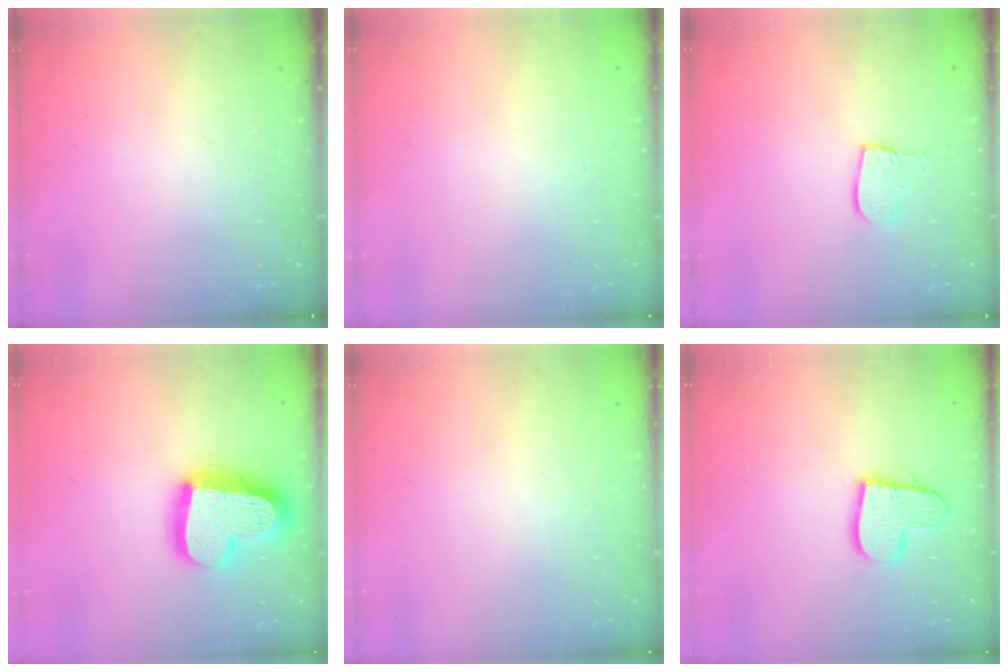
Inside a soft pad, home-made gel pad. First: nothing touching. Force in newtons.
{"total": 0.0}
{"total": 8.2, "press": 8.2, "slide": 0.7}
{"total": 21.6, "press": 21.5, "slide": 1.9}
{"total": 0.0}
{"total": 11.9, "press": 11.8, "slide": 1.1}